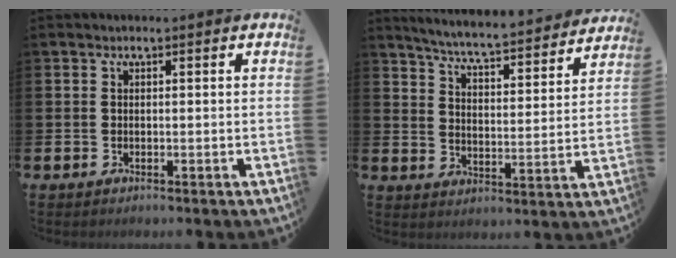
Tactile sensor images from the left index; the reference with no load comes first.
{"total": 6.1, "force": [5.9, -0.1, 1.5], "torque": [-0.052, -0.051, 0.096]}